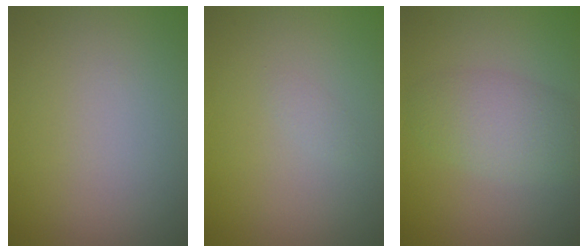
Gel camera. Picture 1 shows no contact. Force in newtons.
{"total": 0.5, "press": 0.5, "slide": 0.0}
{"total": 3.9, "press": 3.9, "slide": 0.1}